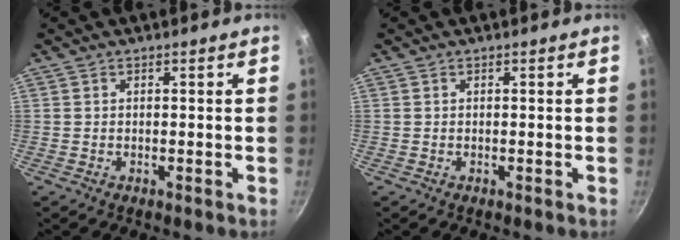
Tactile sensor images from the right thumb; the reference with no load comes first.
{"total": 0.0}